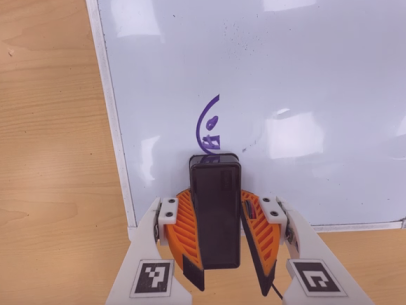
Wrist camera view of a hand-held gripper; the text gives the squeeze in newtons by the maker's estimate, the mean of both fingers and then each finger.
{"total": 11.3, "left": 10.5, "right": 12.0}